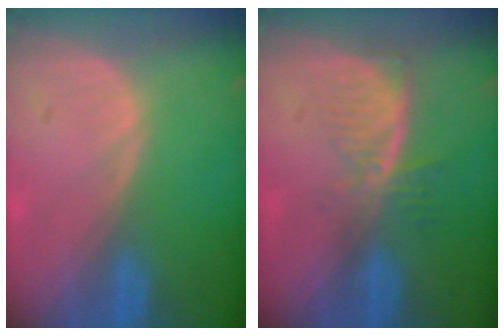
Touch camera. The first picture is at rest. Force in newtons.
{"total": 5.9, "press": 5.0, "slide": 3.1}